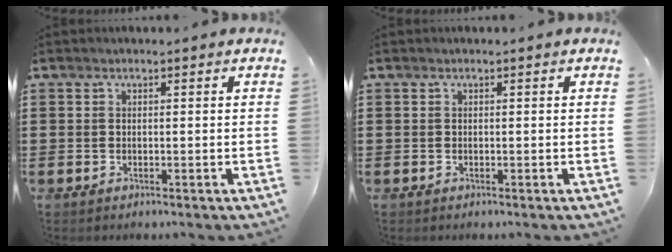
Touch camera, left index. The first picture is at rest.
{"total": 0.0}